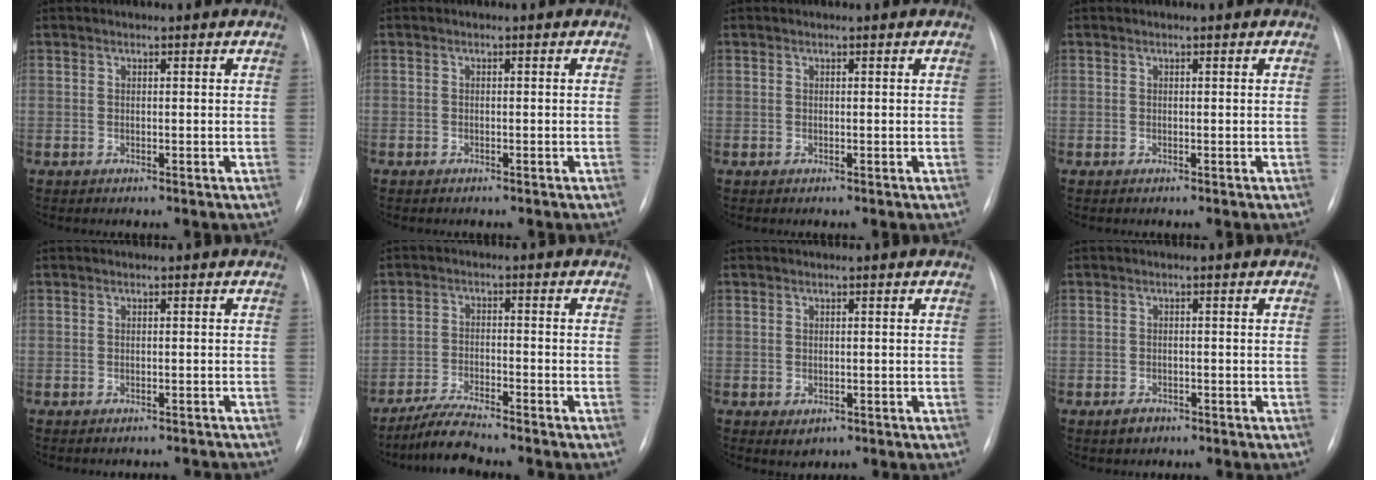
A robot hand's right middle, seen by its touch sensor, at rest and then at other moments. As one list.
[{"total": 1.2, "force": [-1.0, 0.5, 0.4], "torque": [-0.004, 0.001, -0.009]}, {"total": 0.0}, {"total": 0.0}, {"total": 4.6, "force": [-4.3, 1.3, 0.9], "torque": [-0.006, 0.004, -0.045]}, {"total": 5.9, "force": [-5.3, 0.0, 2.5], "torque": [-0.048, -0.023, -0.099]}, {"total": 1.5, "force": [-0.5, 1.2, 0.9], "torque": [-0.005, 0.000, 0.006]}, {"total": 1.9, "force": [-1.3, 1.2, 0.8], "torque": [-0.016, 0.002, -0.014]}]